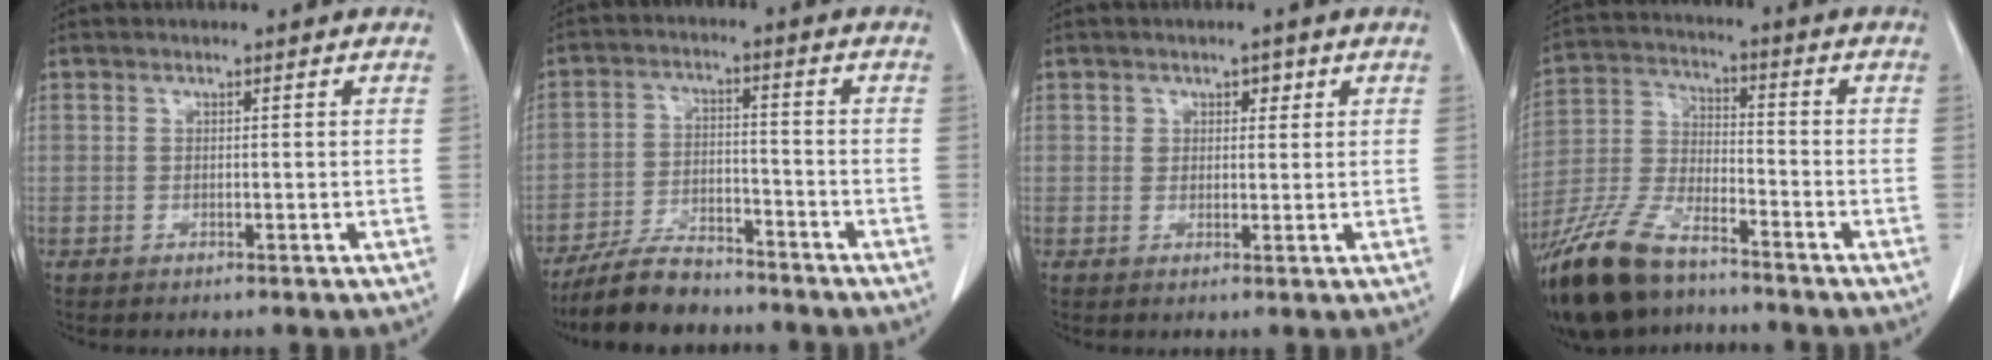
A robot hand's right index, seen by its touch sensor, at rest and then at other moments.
{"total": 9.9, "force": [-8.5, 3.1, 3.9], "torque": [-0.073, -0.009, -0.153]}
{"total": 2.6, "force": [1.1, 1.9, 1.4], "torque": [-0.020, 0.009, 0.020]}
{"total": 16.7, "force": [-12.2, 6.0, 9.6], "torque": [-0.223, -0.019, -0.230]}